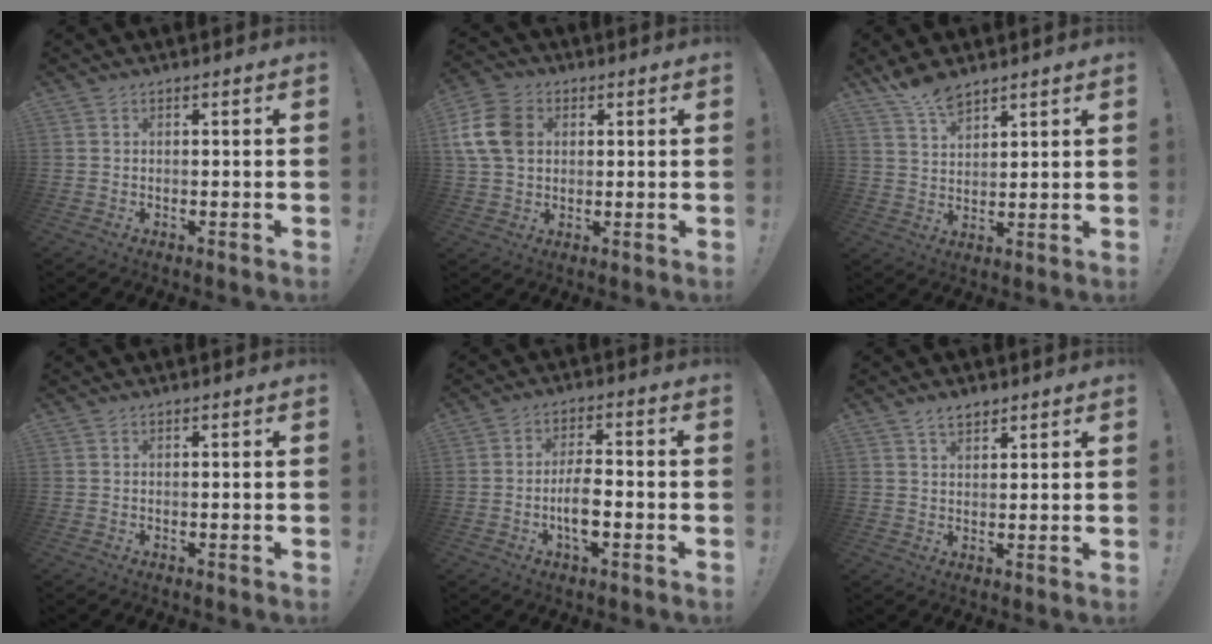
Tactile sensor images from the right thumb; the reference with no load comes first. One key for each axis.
{"total": 12.9, "fx": 2.9, "fy": 9.9, "fz": 7.7, "tx": -0.152, "ty": 0.000, "tz": 0.061}
{"total": 7.4, "fx": 6.2, "fy": 2.7, "fz": 3.0, "tx": -0.057, "ty": -0.039, "tz": 0.116}
{"total": 0.0}
{"total": 7.2, "fx": -2.4, "fy": 2.8, "fz": 6.2, "tx": -0.113, "ty": 0.002, "tz": -0.044}
{"total": 3.9, "fx": 3.0, "fy": 2.0, "fz": 1.7, "tx": -0.027, "ty": -0.012, "tz": 0.054}